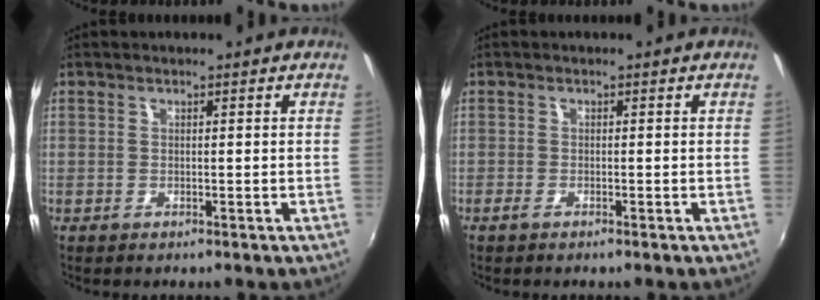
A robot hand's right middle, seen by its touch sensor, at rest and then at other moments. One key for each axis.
{"total": 1.2, "fx": -0.9, "fy": 0.1, "fz": 0.7, "tx": -0.015, "ty": -0.004, "tz": -0.019}